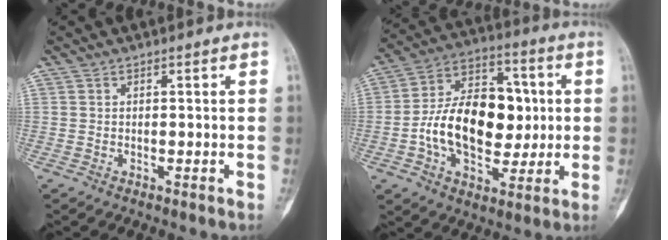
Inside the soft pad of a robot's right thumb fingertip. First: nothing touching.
{"total": 19.8, "force": [-0.5, 12.6, 15.2], "torque": [-0.225, 0.028, -0.005]}